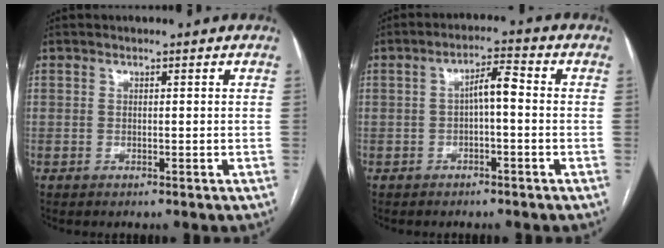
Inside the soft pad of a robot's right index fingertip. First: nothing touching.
{"total": 4.1, "force": [-0.3, 1.0, 4.0], "torque": [-0.066, 0.018, -0.004]}